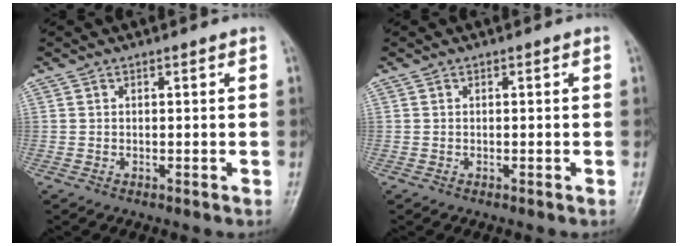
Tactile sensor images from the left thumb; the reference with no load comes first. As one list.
[{"total": 0.0}]